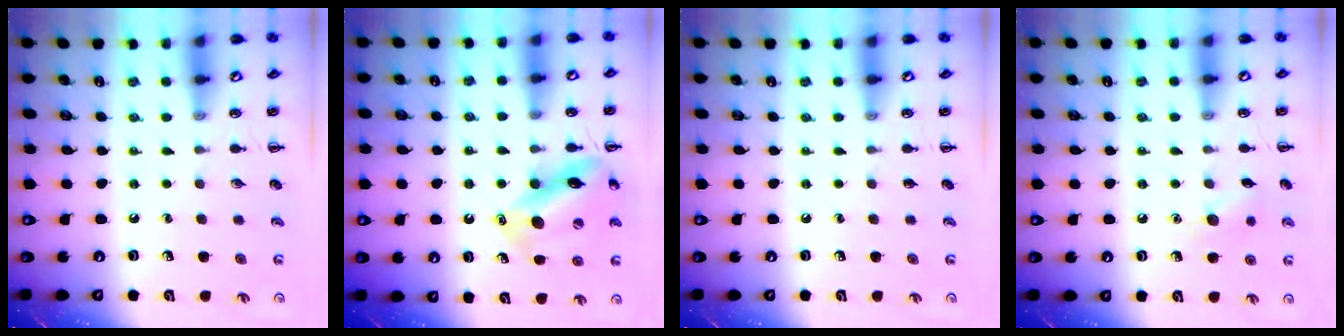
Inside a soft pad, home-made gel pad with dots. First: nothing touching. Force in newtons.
{"total": 14.5, "press": 14.4, "slide": 1.3}
{"total": 0.0}
{"total": 8.2, "press": 8.0, "slide": 1.9}